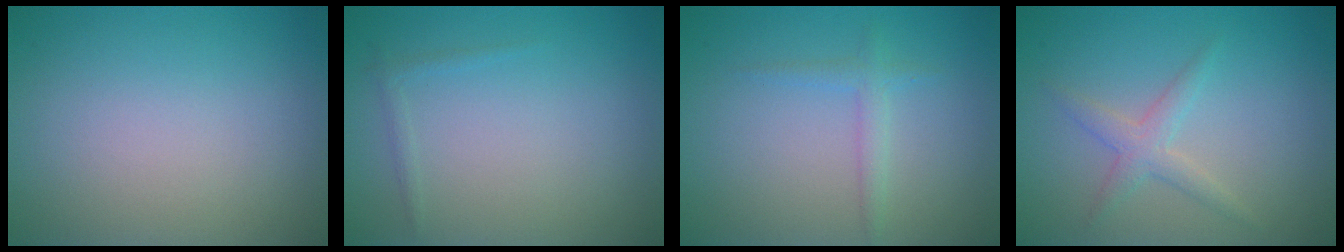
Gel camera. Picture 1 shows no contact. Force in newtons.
{"total": 0.7, "press": 0.7, "slide": 0.0}
{"total": 1.4, "press": 1.4, "slide": 0.0}
{"total": 2.1, "press": 2.1, "slide": 0.0}